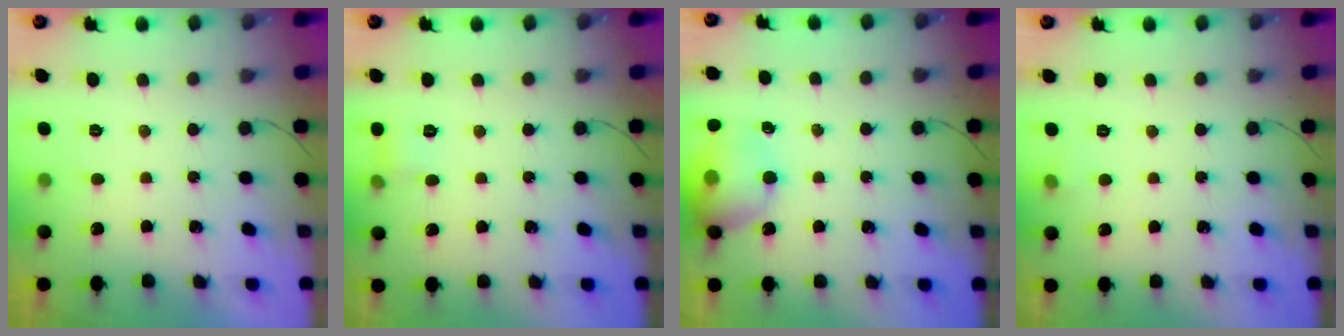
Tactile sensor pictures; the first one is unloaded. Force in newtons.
{"total": 4.7, "press": 4.5, "slide": 1.4}
{"total": 15.0, "press": 14.8, "slide": 2.6}
{"total": 3.1, "press": 2.9, "slide": 1.1}